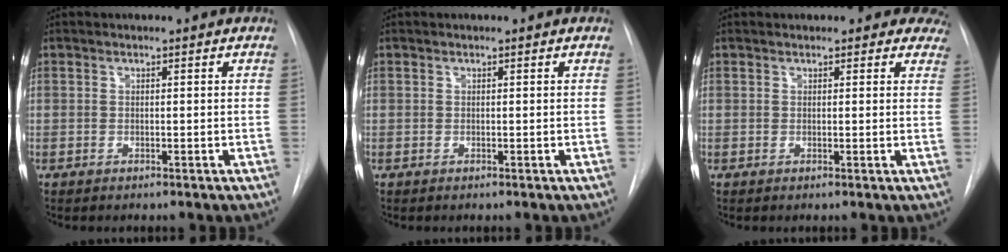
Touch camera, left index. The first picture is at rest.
{"total": 0.0}
{"total": 6.1, "force": [5.4, 2.6, 0.8], "torque": [0.028, -0.002, 0.036]}